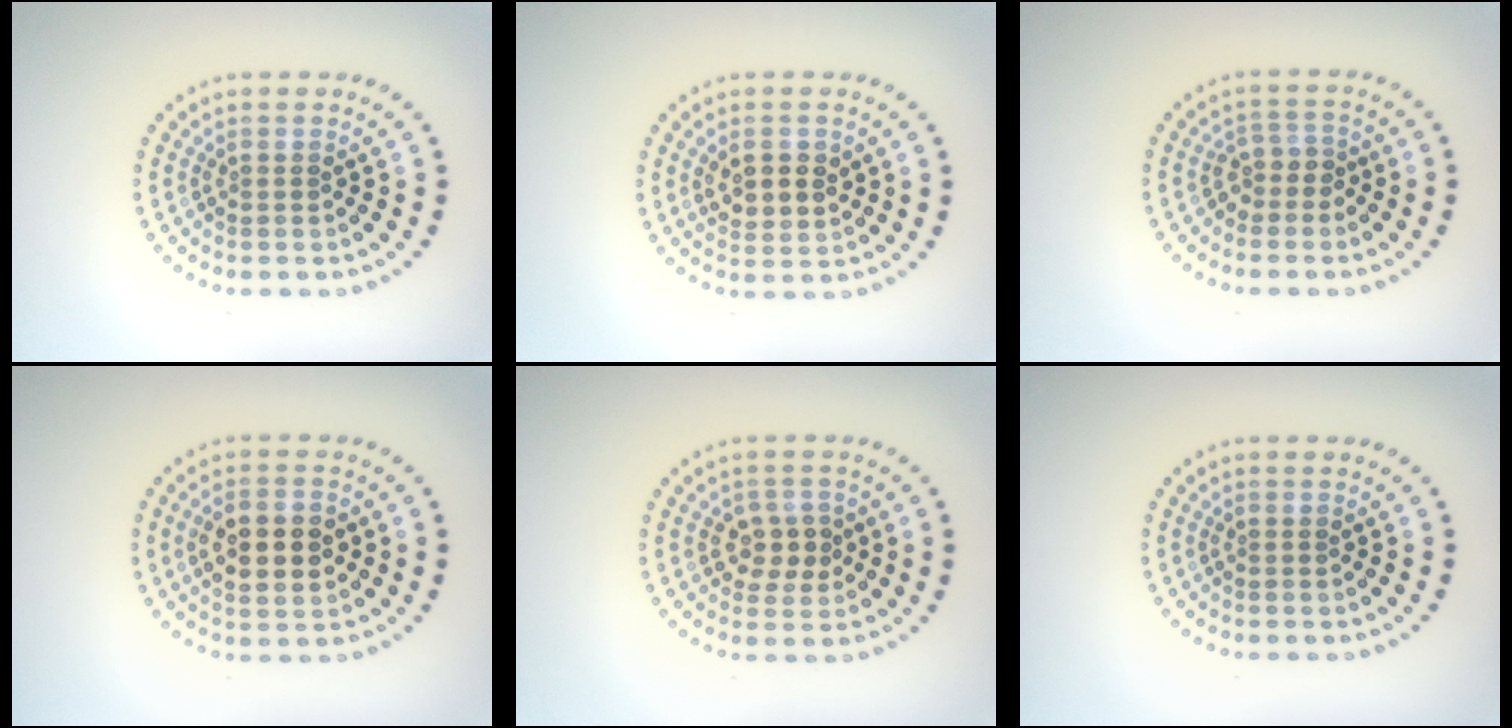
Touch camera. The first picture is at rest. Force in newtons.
{"total": 3.1, "press": 3.0, "slide": 0.6}
{"total": 1.9, "press": 1.5, "slide": 1.2}
{"total": 4.7, "press": 4.7, "slide": 0.3}
{"total": 2.8, "press": 2.7, "slide": 0.7}
{"total": 0.0}